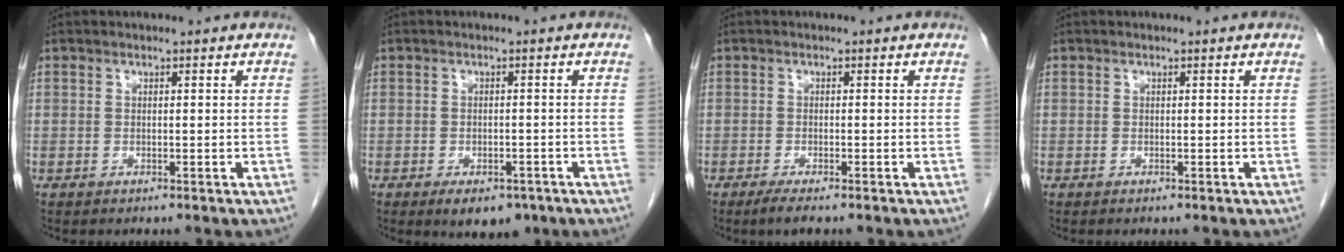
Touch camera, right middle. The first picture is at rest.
{"total": 6.0, "force": [-4.0, 3.0, 3.2], "torque": [-0.040, -0.002, -0.051]}
{"total": 2.2, "force": [-1.6, 0.1, 1.5], "torque": [-0.036, -0.009, -0.030]}
{"total": 0.0}